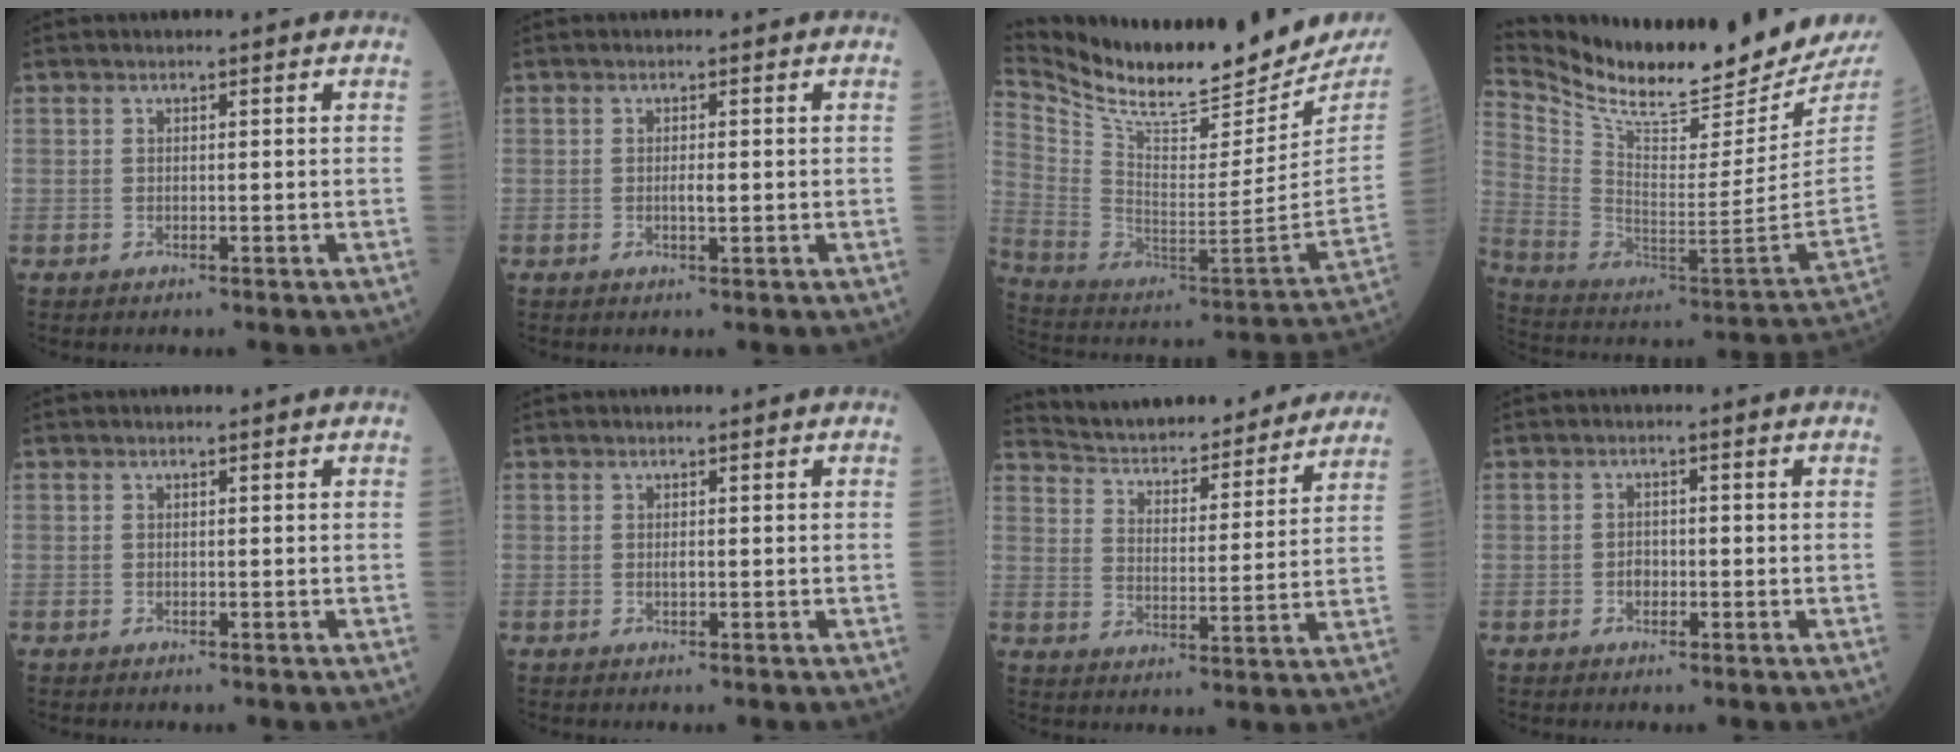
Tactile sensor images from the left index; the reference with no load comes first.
{"total": 1.4, "force": [0.0, 0.3, 1.4], "torque": [-0.027, 0.000, 0.000]}
{"total": 24.2, "force": [22.2, 3.1, 8.9], "torque": [-0.178, -0.078, 0.347]}
{"total": 23.4, "force": [21.8, 0.6, 8.6], "torque": [-0.176, -0.095, 0.345]}
{"total": 0.0}
{"total": 0.6, "force": [0.1, 0.1, 0.5], "torque": [-0.014, 0.000, 0.001]}
{"total": 21.8, "force": [20.5, 4.0, 6.5], "torque": [-0.096, -0.010, 0.279]}
{"total": 1.5, "force": [-0.5, 1.1, 1.0], "torque": [-0.014, 0.005, -0.009]}